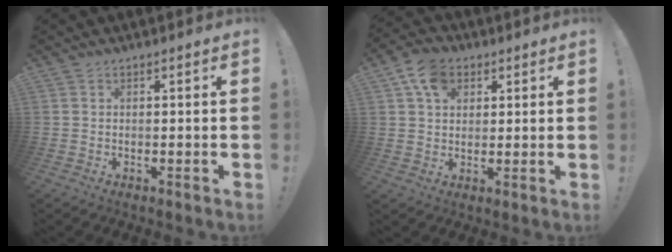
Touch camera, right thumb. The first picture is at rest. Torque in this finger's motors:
{"motor_torque": [0.60, 0.51, -0.01, -0.14, 0.00]}